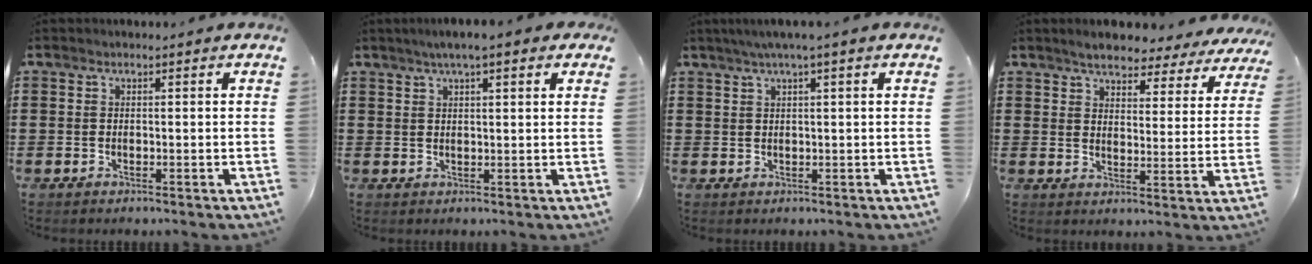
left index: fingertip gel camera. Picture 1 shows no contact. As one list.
[{"total": 3.7, "force": [2.3, 0.4, 2.9], "torque": [-0.062, 0.007, 0.040]}, {"total": 2.1, "force": [1.0, -0.4, 1.8], "torque": [-0.034, -0.002, 0.016]}, {"total": 5.1, "force": [4.9, 0.8, 1.3], "torque": [-0.039, -0.025, 0.084]}]